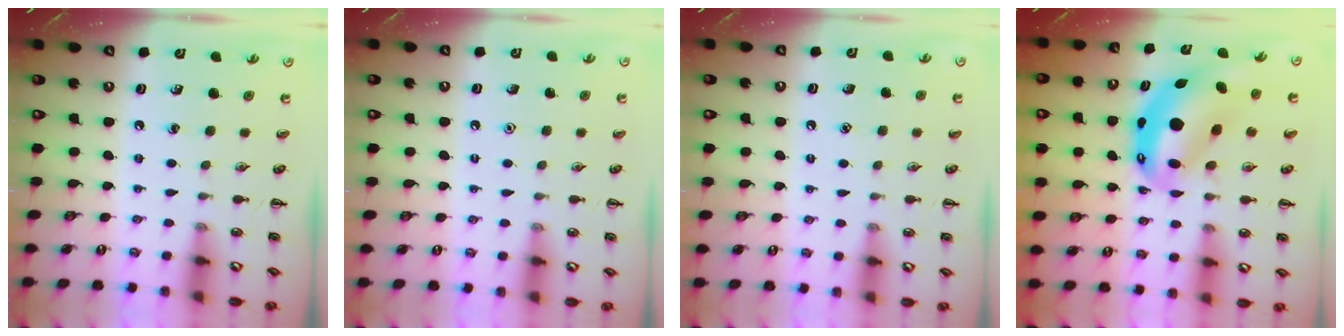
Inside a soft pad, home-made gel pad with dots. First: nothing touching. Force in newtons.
{"total": 1.6, "press": 1.6, "slide": 0.1}
{"total": 1.4, "press": 1.4, "slide": 0.1}
{"total": 10.9, "press": 10.6, "slide": 2.6}